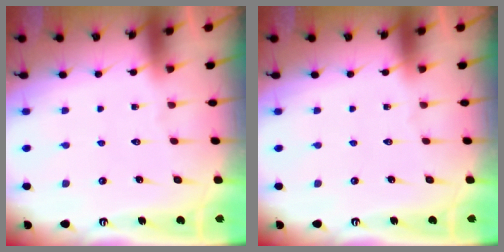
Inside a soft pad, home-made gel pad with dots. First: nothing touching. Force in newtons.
{"total": 0.0}